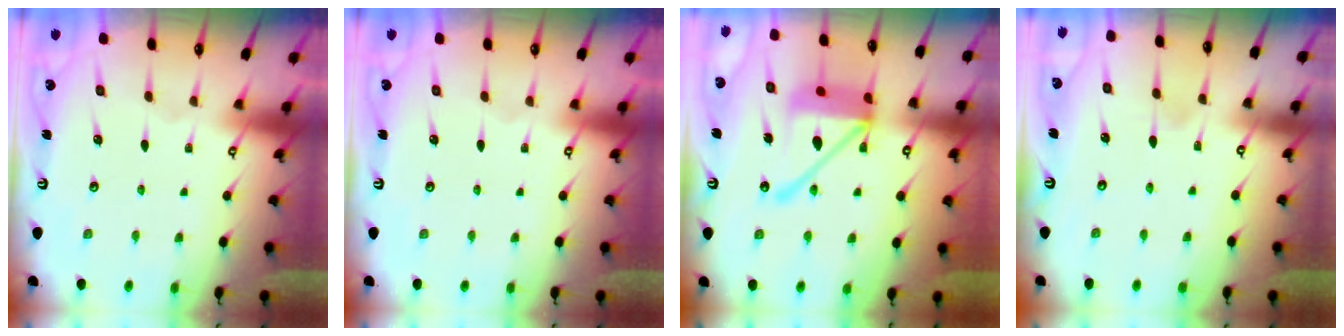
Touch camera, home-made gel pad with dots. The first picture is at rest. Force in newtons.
{"total": 0.0}
{"total": 17.2, "press": 17.0, "slide": 2.3}
{"total": 4.4, "press": 4.3, "slide": 0.6}